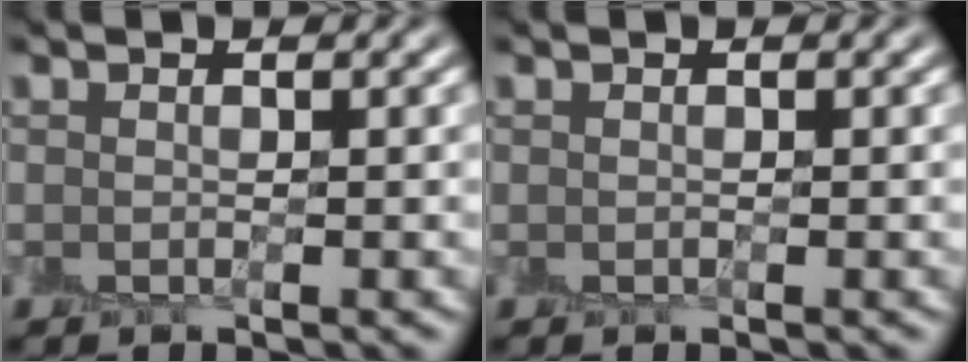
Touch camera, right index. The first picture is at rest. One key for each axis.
{"total": 0.0}